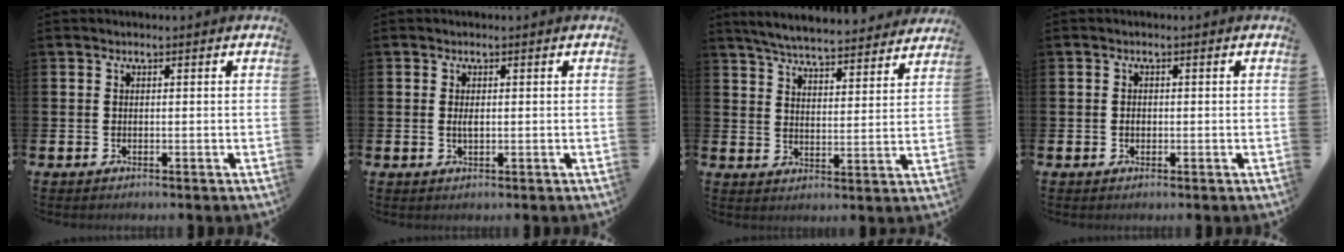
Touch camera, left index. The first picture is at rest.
{"total": 1.0, "force": [0.2, 0.4, 0.9], "torque": [-0.012, 0.001, 0.001]}
{"total": 6.0, "force": [5.9, 0.5, 1.1], "torque": [-0.035, -0.044, 0.102]}
{"total": 0.9, "force": [-0.1, 0.7, 0.5], "torque": [0.003, -0.002, -0.006]}